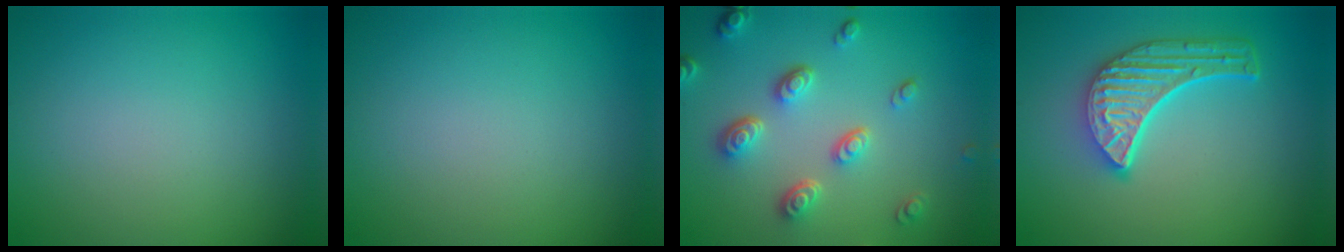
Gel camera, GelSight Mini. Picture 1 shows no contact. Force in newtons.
{"total": 0.0}
{"total": 4.4, "press": 3.5, "slide": 2.7}
{"total": 5.7, "press": 4.2, "slide": 3.8}